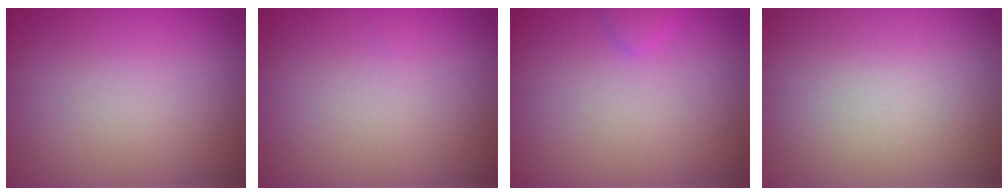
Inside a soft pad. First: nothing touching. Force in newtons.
{"total": 0.0}
{"total": 1.0, "press": 1.0, "slide": 0.1}
{"total": 0.0}